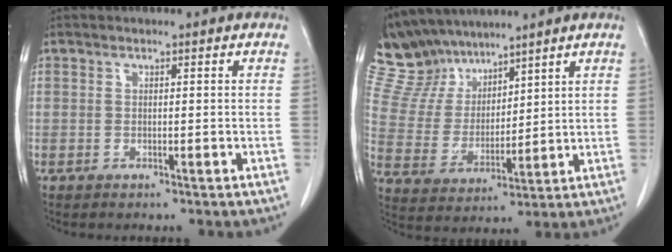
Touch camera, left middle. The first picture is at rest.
{"total": 11.1, "force": [10.0, 4.2, 2.1], "torque": [-0.059, 0.019, 0.207]}